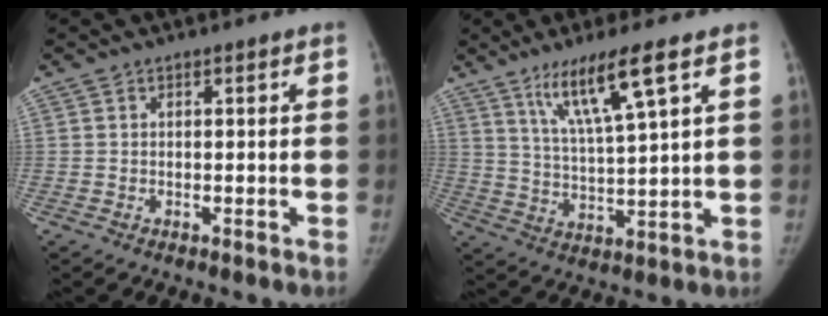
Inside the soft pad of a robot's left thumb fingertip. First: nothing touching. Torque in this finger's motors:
{"motor_torque": [0.42, -0.26, 1.19, -0.78, 0.04]}